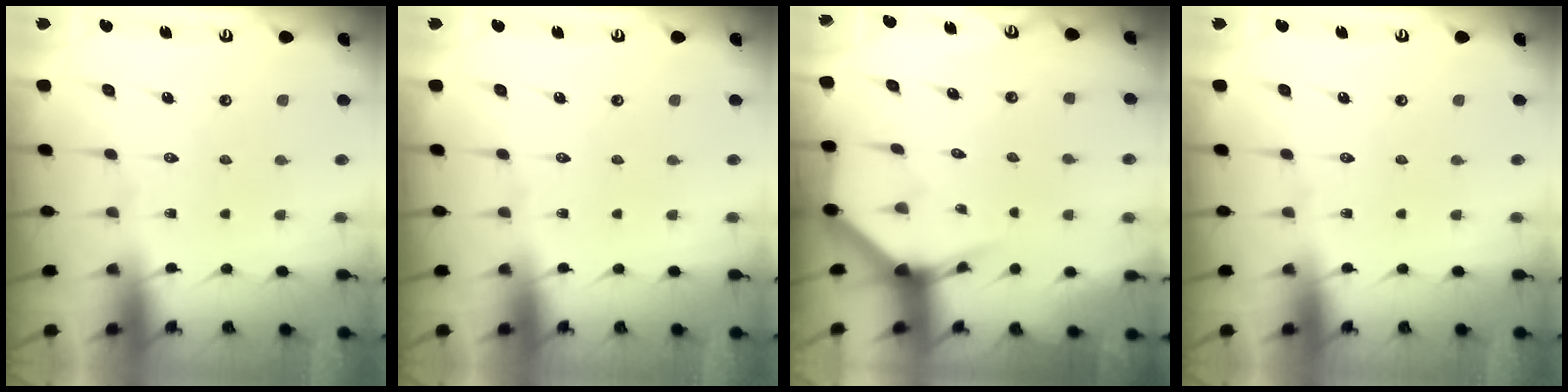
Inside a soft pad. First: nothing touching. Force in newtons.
{"total": 0.0}
{"total": 3.8, "press": 3.8, "slide": 0.2}
{"total": 0.0}